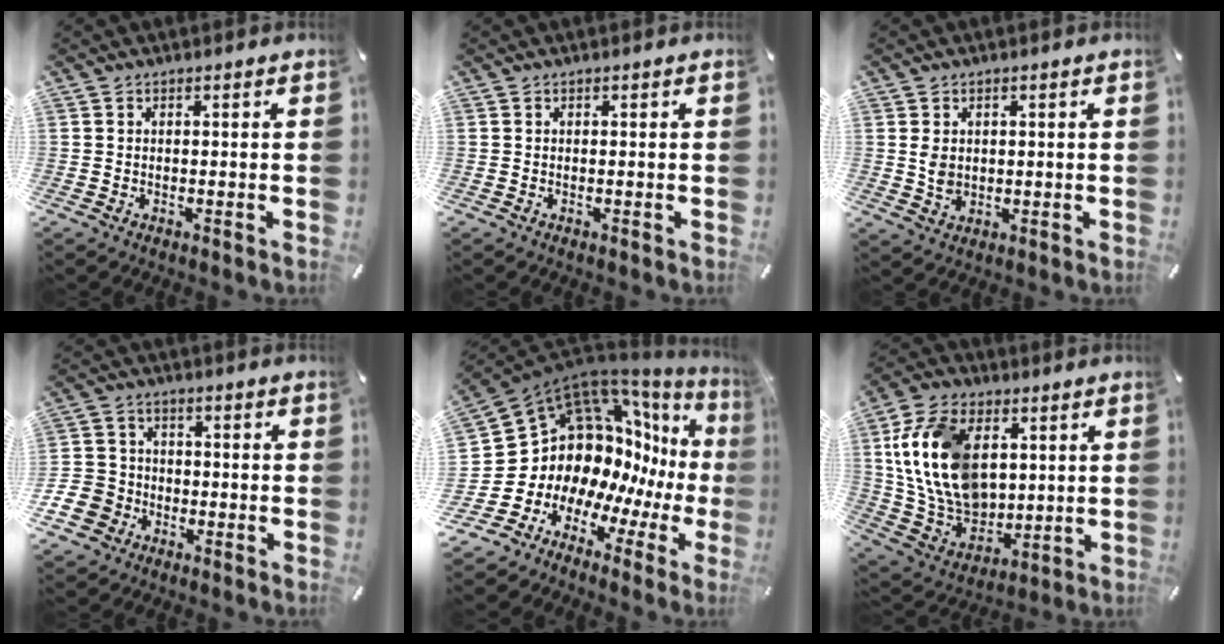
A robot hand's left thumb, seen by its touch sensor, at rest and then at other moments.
{"total": 0.0}
{"total": 4.0, "force": [0.5, 3.1, 2.3], "torque": [-0.053, -0.004, 0.006]}
{"total": 8.0, "force": [-3.5, 6.9, 2.2], "torque": [-0.069, 0.029, -0.067]}
{"total": 14.3, "force": [4.0, 12.0, 6.7], "torque": [-0.119, -0.110, 0.115]}
{"total": 19.3, "force": [4.7, 13.4, 13.0], "torque": [-0.292, -0.008, 0.086]}